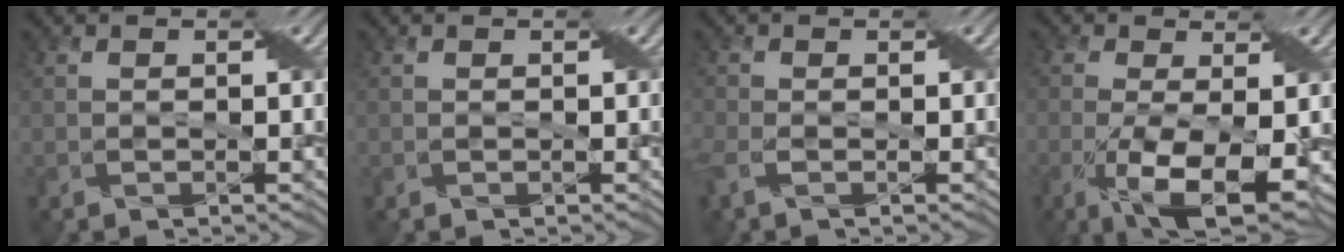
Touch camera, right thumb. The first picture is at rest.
{"total": 0.0}
{"total": 2.9, "force": [-1.2, 1.6, 2.1], "torque": [-0.059, -0.004, -0.029]}
{"total": 9.9, "force": [-2.9, 3.9, 8.6], "torque": [-0.188, -0.016, -0.042]}